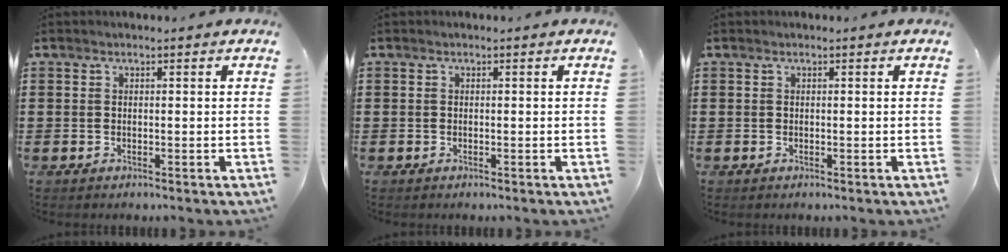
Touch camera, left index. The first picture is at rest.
{"total": 0.0}
{"total": 0.0}